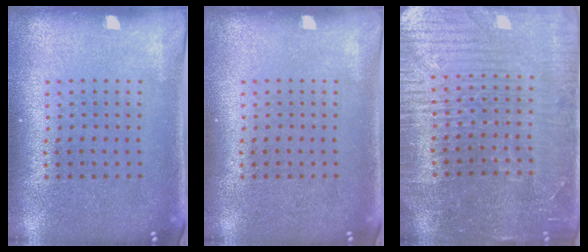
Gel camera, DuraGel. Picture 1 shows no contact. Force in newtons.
{"total": 0.0}
{"total": 4.5, "press": 4.3, "slide": 1.5}